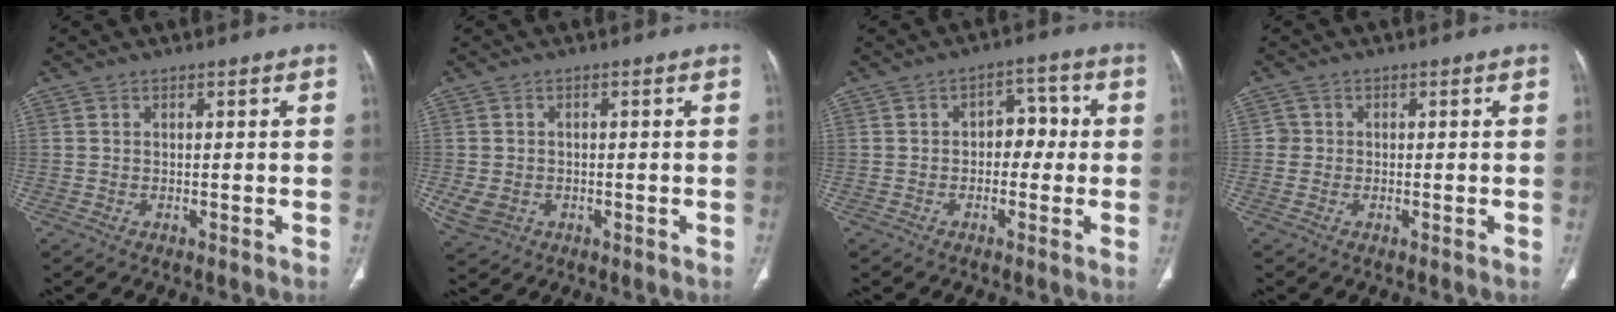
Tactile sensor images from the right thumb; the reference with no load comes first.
{"total": 4.3, "force": [-0.7, 3.5, 2.3], "torque": [-0.047, 0.001, -0.003]}
{"total": 5.7, "force": [-0.1, 4.0, 4.1], "torque": [-0.025, 0.022, -0.009]}
{"total": 1.5, "force": [0.0, 1.5, 0.1], "torque": [0.008, 0.005, -0.002]}